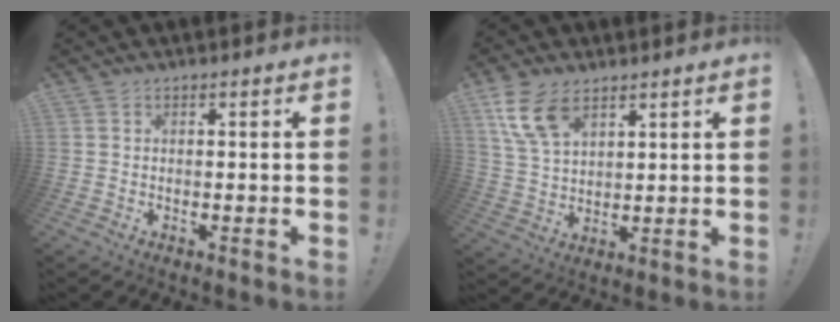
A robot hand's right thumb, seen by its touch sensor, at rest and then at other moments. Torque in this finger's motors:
{"motor_torque": [0.61, 2.45, 0.26, 0.34, 0.38]}